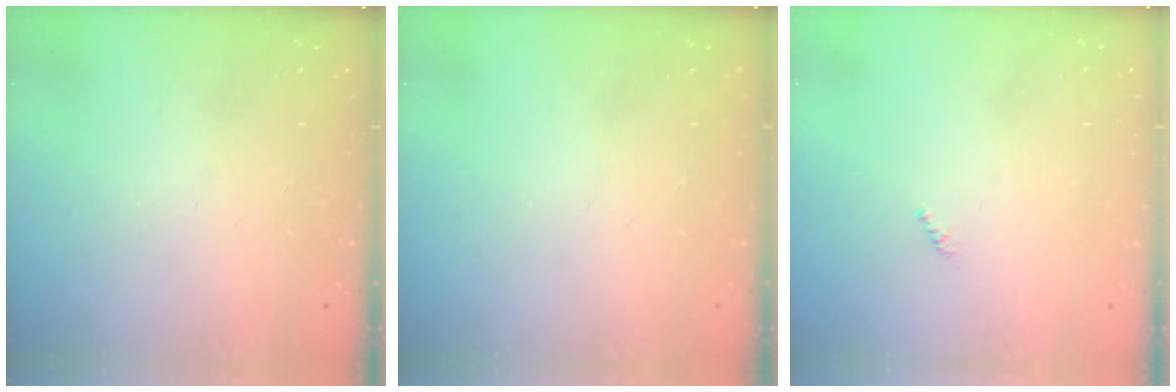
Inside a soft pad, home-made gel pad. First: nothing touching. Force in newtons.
{"total": 0.0}
{"total": 0.7, "press": 0.7, "slide": 0.3}